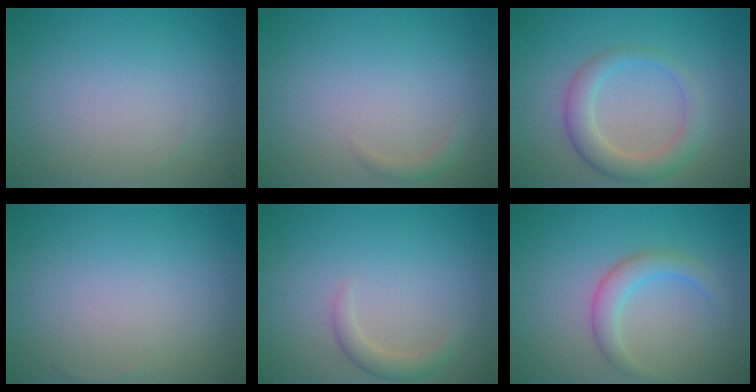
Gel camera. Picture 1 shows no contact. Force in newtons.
{"total": 0.9, "press": 0.9, "slide": 0.1}
{"total": 4.0, "press": 3.9, "slide": 0.5}
{"total": 0.0}
{"total": 1.7, "press": 1.7, "slide": 0.2}
{"total": 2.8, "press": 2.8, "slide": 0.2}